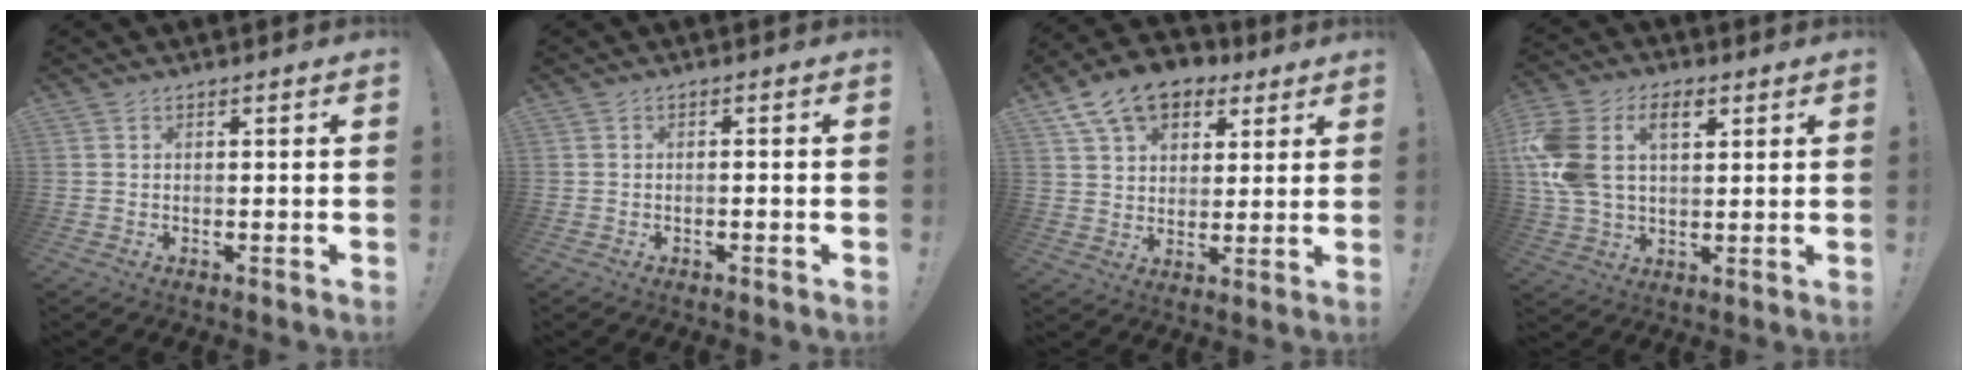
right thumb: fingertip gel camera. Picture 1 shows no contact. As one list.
[{"total": 1.1, "force": [-1.0, 0.1, 0.6], "torque": [-0.010, 0.001, -0.017]}, {"total": 13.7, "force": [7.9, 9.1, 6.4], "torque": [-0.105, -0.039, 0.150]}, {"total": 14.9, "force": [5.2, 9.8, 9.9], "torque": [-0.208, -0.011, 0.094]}]